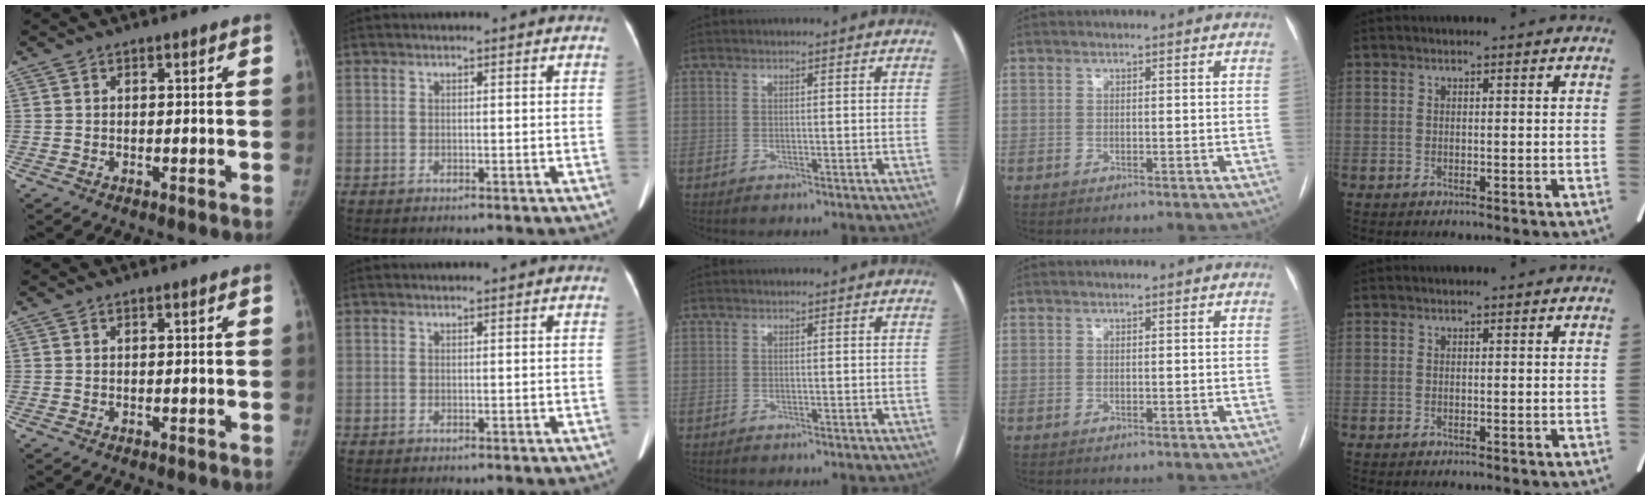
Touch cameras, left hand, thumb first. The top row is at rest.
{}